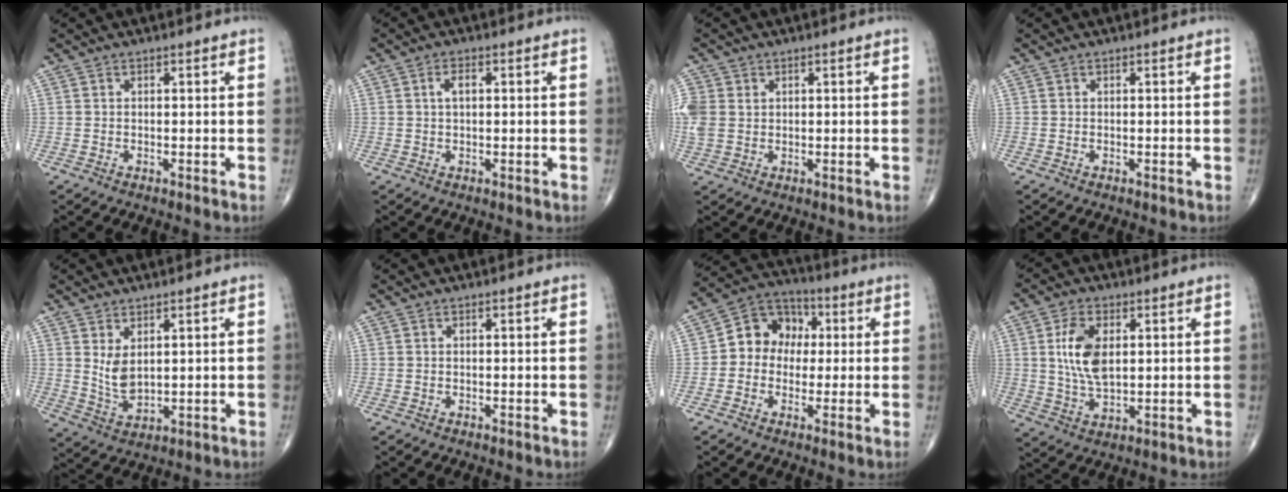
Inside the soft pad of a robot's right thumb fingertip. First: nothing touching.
{"total": 2.4, "force": [0.5, 1.2, 2.0], "torque": [-0.038, 0.005, 0.008]}
{"total": 6.0, "force": [1.2, 4.9, 3.3], "torque": [-0.091, 0.006, 0.027]}
{"total": 0.0}
{"total": 5.3, "force": [1.8, 2.8, 4.2], "torque": [-0.072, -0.021, 0.046]}
{"total": 0.0}
{"total": 10.1, "force": [0.7, 8.6, 5.3], "torque": [-0.049, 0.028, -0.004]}
{"total": 9.1, "force": [1.8, 4.9, 7.4], "torque": [-0.141, -0.008, 0.039]}